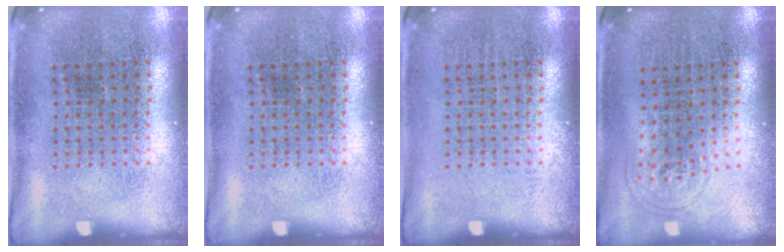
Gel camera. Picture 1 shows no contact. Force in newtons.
{"total": 0.0}
{"total": 0.0}
{"total": 0.9, "press": 0.7, "slide": 0.6}